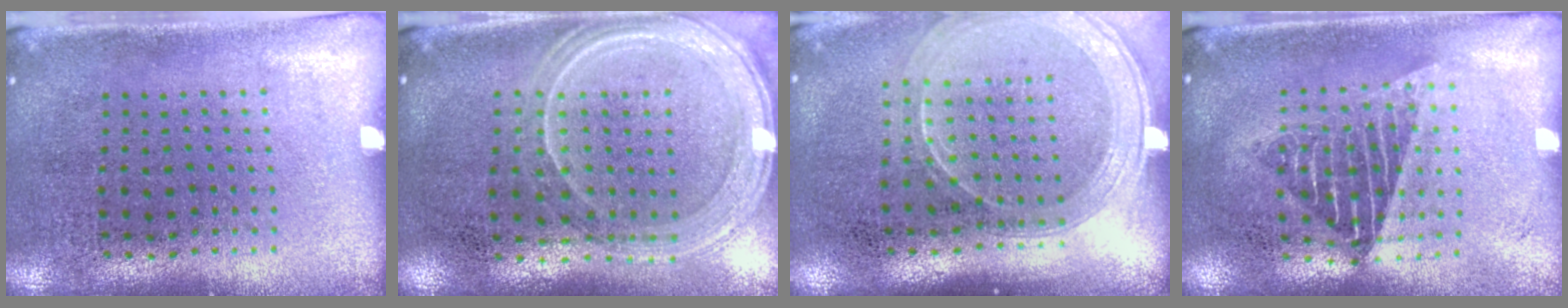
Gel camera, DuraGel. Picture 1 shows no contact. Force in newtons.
{"total": 1.3, "press": 1.3, "slide": 0.1}
{"total": 1.8, "press": 1.6, "slide": 0.8}
{"total": 1.5, "press": 1.4, "slide": 0.7}